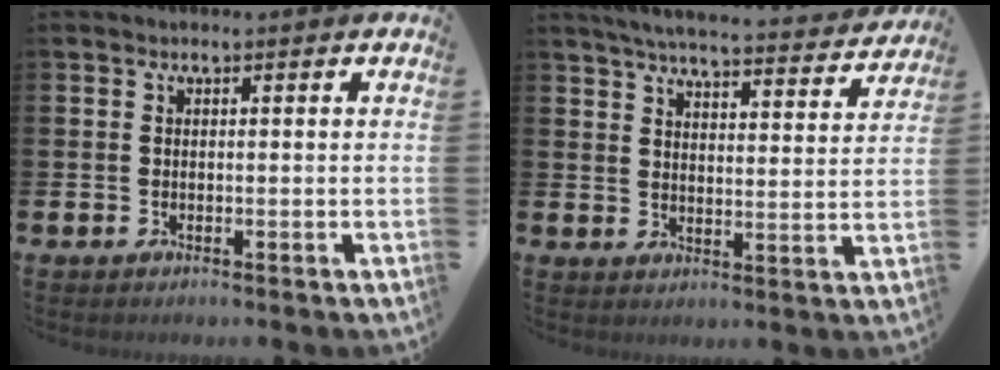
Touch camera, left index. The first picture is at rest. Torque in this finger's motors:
{"motor_torque": [1.03, -1.11, 0.20, 0.13]}